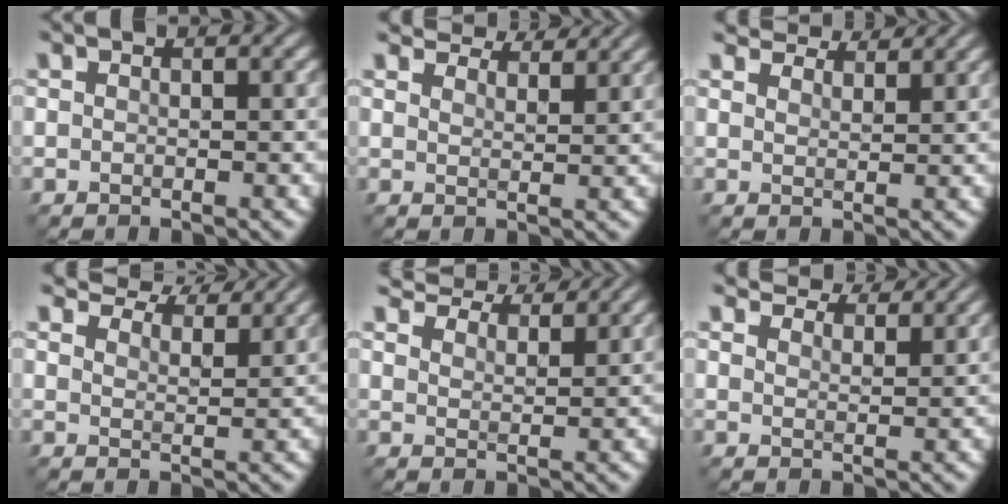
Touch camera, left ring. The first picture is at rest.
{"total": 5.7, "force": [5.4, 0.8, 1.6], "torque": [-0.033, -0.003, 0.074]}
{"total": 5.2, "force": [5.0, 0.7, 1.4], "torque": [-0.028, -0.004, 0.072]}
{"total": 6.9, "force": [6.5, 1.1, 2.1], "torque": [-0.040, -0.006, 0.091]}
{"total": 8.1, "force": [7.4, 1.7, 2.8], "torque": [-0.057, 0.004, 0.107]}
{"total": 6.2, "force": [5.9, 1.0, 1.9], "torque": [-0.037, 0.000, 0.076]}